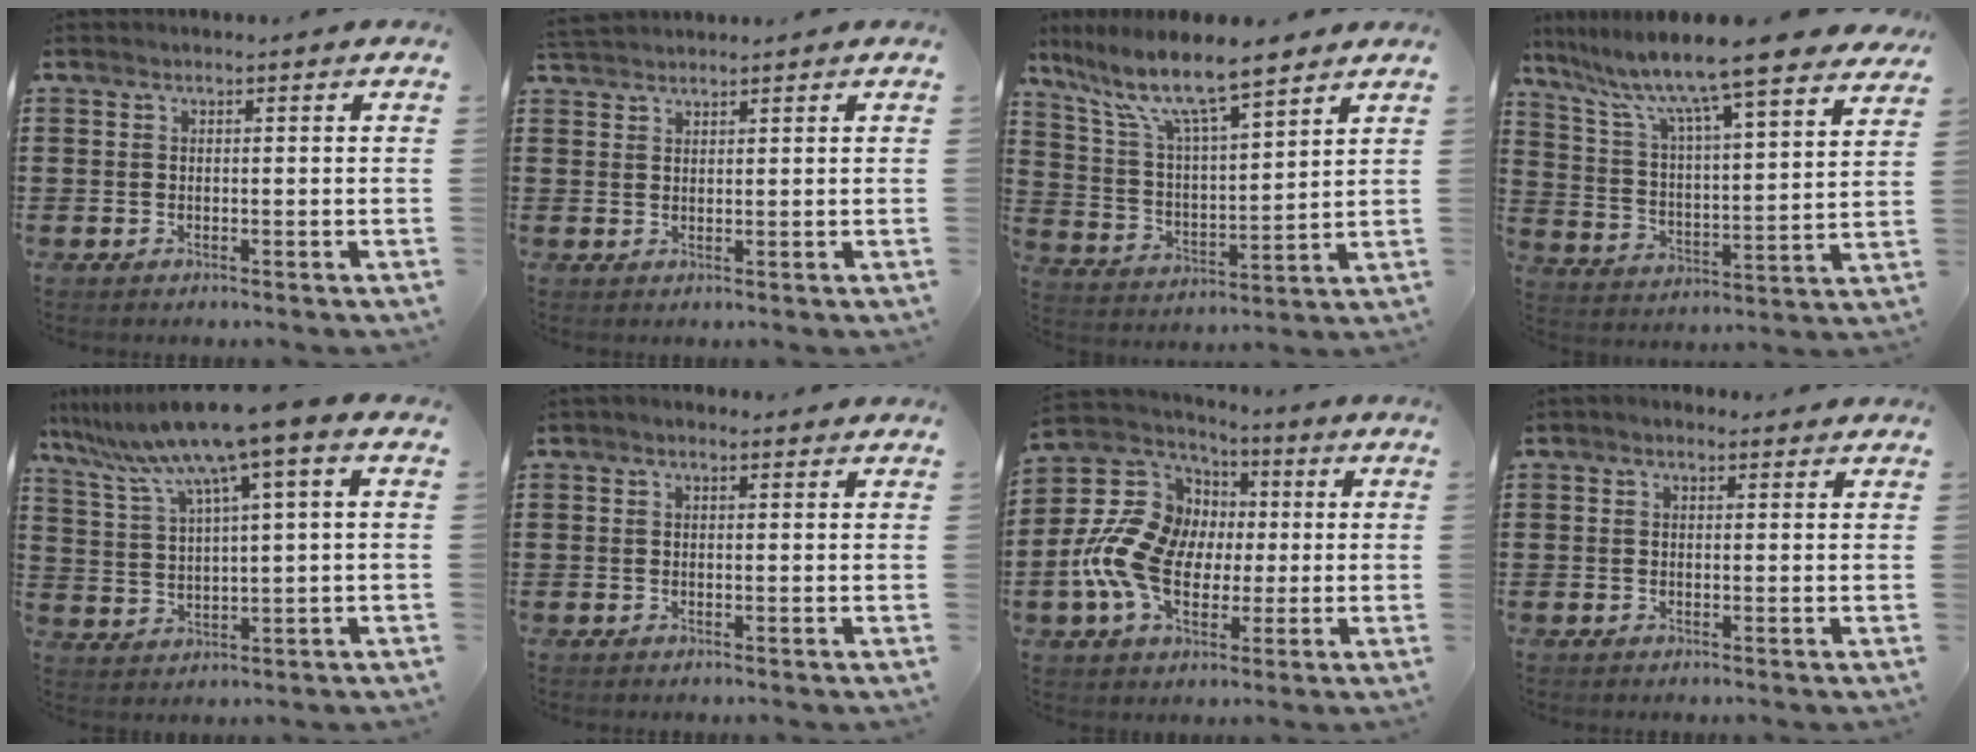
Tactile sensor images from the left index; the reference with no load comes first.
{"total": 1.9, "force": [1.9, 0.3, 0.2], "torque": [-0.009, 0.002, 0.038]}
{"total": 9.4, "force": [7.5, 1.5, 5.4], "torque": [-0.134, -0.035, 0.125]}
{"total": 10.2, "force": [8.8, -0.2, 5.1], "torque": [-0.132, -0.062, 0.142]}
{"total": 9.2, "force": [6.3, -0.5, 6.7], "torque": [-0.162, -0.042, 0.099]}
{"total": 0.9, "force": [0.2, 0.5, 0.7], "torque": [-0.014, 0.006, 0.003]}
{"total": 14.3, "force": [-1.5, 10.9, 9.2], "torque": [-0.240, 0.006, -0.034]}
{"total": 1.0, "force": [0.4, 0.7, 0.6], "torque": [-0.013, 0.008, 0.006]}